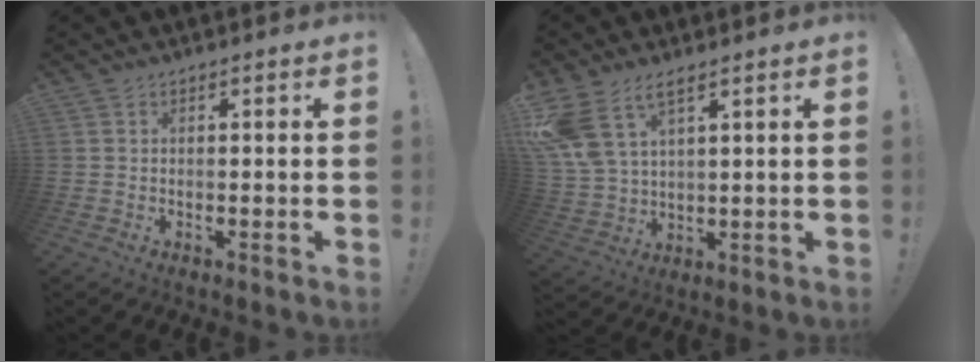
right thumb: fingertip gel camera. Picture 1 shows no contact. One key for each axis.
{"total": 9.7, "fx": 6.2, "fy": 4.5, "fz": 5.9, "tx": -0.126, "ty": -0.023, "tz": 0.124}